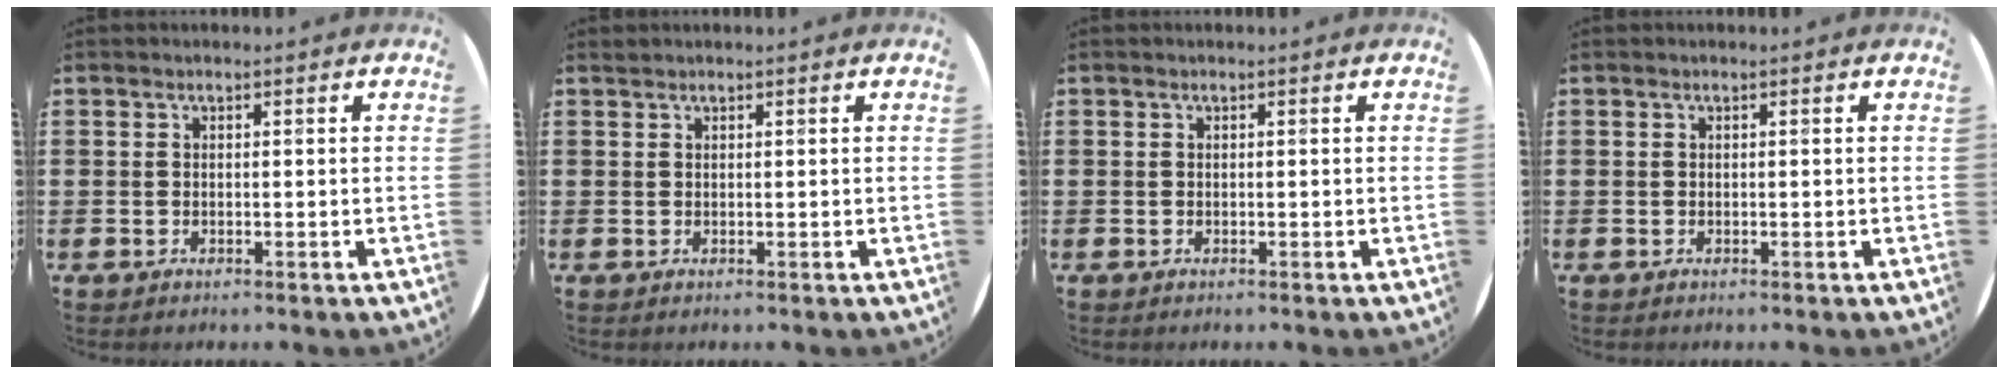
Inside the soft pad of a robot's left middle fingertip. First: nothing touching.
{"total": 0.0}
{"total": 0.0}
{"total": 0.0}